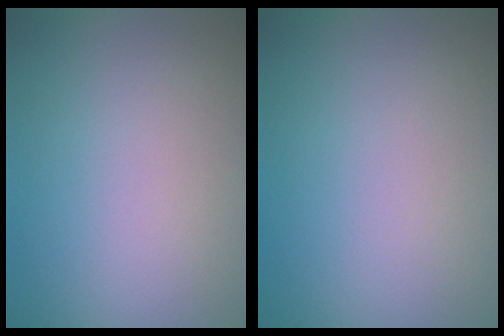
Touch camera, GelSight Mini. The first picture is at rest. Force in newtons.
{"total": 0.0}